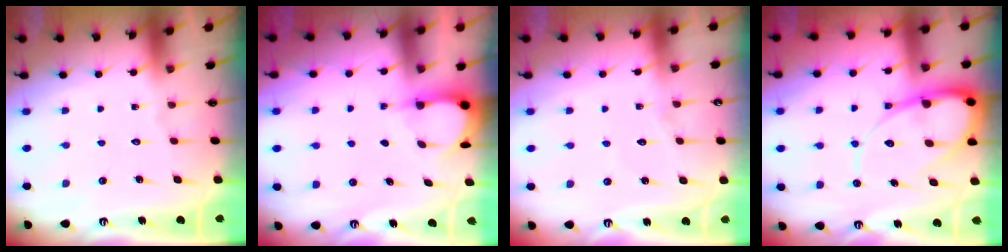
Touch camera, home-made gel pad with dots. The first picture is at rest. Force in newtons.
{"total": 4.8, "press": 4.8, "slide": 0.2}
{"total": 3.4, "press": 3.4, "slide": 0.3}
{"total": 13.3, "press": 13.3, "slide": 1.2}